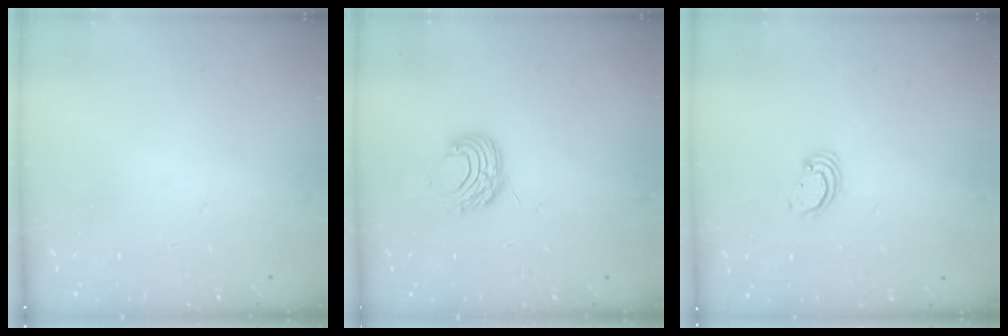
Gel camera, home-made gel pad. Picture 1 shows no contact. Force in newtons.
{"total": 7.4, "press": 7.4, "slide": 0.7}
{"total": 2.2, "press": 2.2, "slide": 0.2}